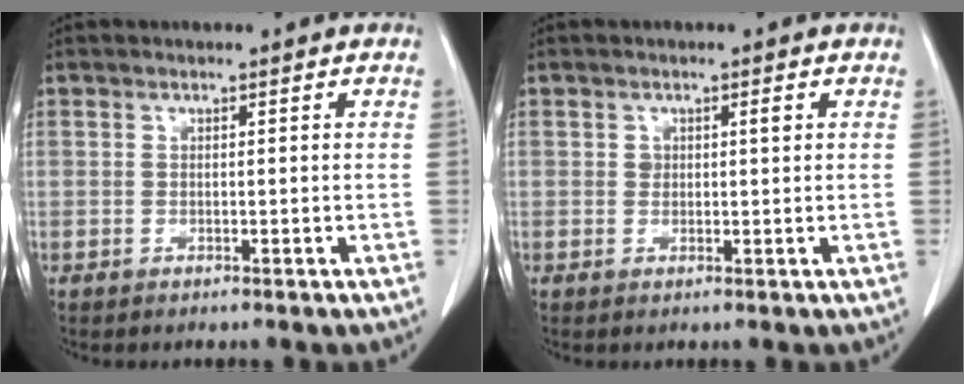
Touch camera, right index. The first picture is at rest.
{"total": 1.3, "force": [0.5, 0.7, 1.0], "torque": [-0.016, 0.003, 0.010]}